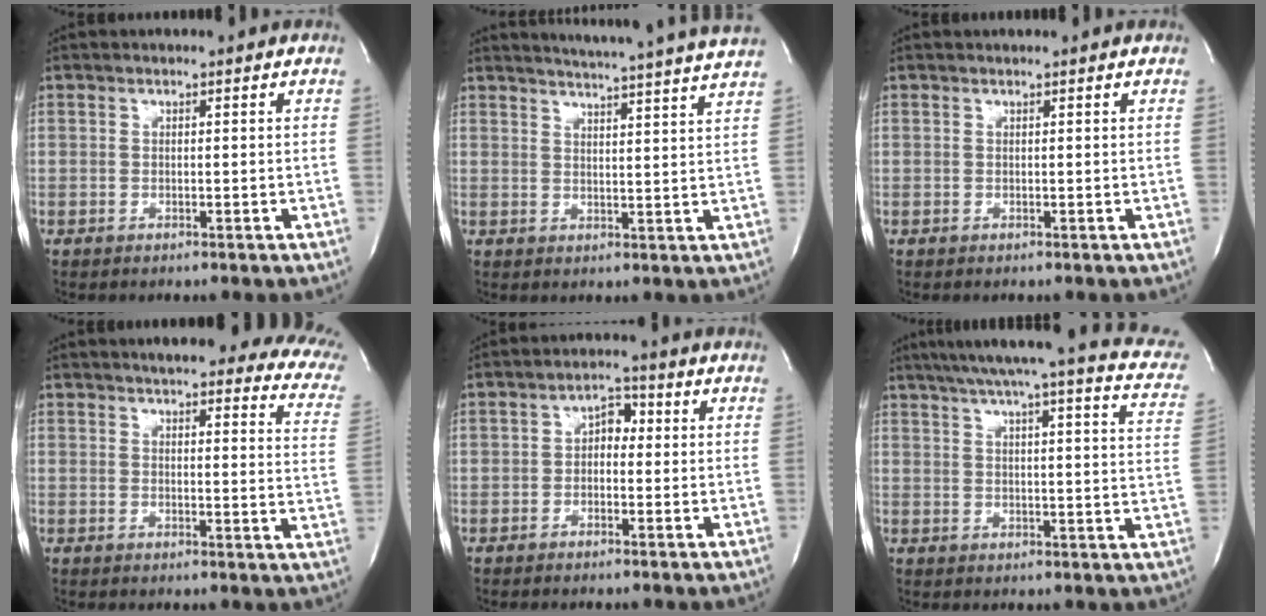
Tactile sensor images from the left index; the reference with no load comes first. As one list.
[{"total": 16.7, "force": [15.6, -1.9, 5.7], "torque": [-0.098, -0.056, 0.187]}, {"total": 0.5, "force": [0.5, 0.0, 0.1], "torque": [0.000, 0.002, 0.005]}, {"total": 19.0, "force": [15.4, 4.4, 10.2], "torque": [-0.112, -0.018, 0.156]}, {"total": 3.5, "force": [-0.2, 2.3, 2.7], "torque": [-0.042, 0.018, -0.009]}, {"total": 23.7, "force": [19.8, 2.1, 12.8], "torque": [-0.180, -0.020, 0.228]}]